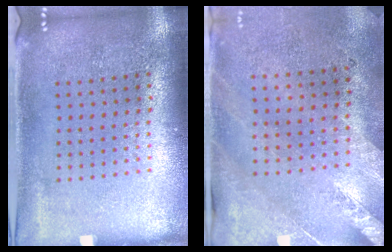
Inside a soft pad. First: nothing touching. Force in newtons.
{"total": 2.4, "press": 2.1, "slide": 1.3}